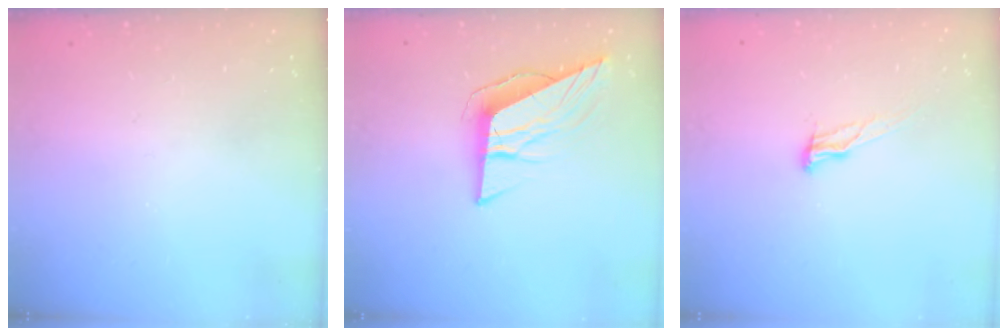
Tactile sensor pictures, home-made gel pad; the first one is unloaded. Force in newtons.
{"total": 9.3, "press": 9.2, "slide": 1.6}
{"total": 8.6, "press": 8.2, "slide": 2.5}